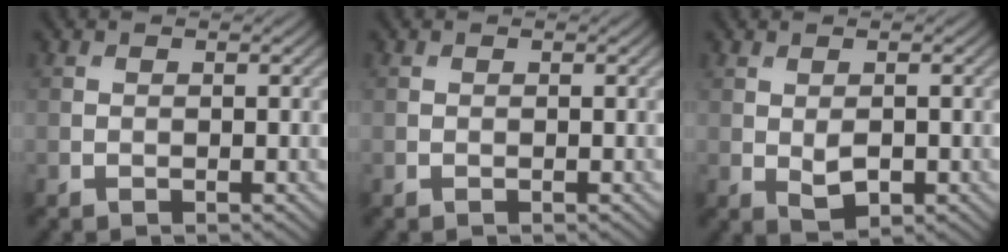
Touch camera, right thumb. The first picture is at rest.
{"total": 0.0}
{"total": 2.3, "force": [-0.1, 1.2, 2.0], "torque": [-0.041, -0.007, 0.005]}